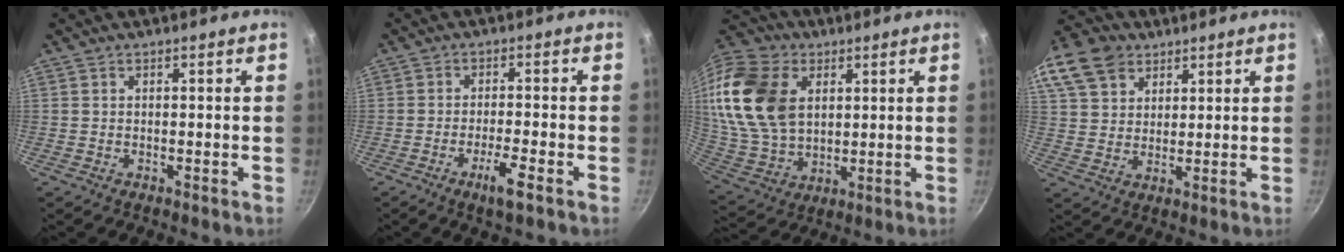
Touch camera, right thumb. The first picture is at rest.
{"total": 4.5, "force": [-2.5, 0.5, 3.7], "torque": [-0.068, 0.012, -0.044]}
{"total": 25.1, "force": [6.9, 17.4, 16.7], "torque": [-0.345, 0.001, 0.137]}
{"total": 19.0, "force": [10.5, 13.5, 8.3], "torque": [-0.200, 0.028, 0.197]}